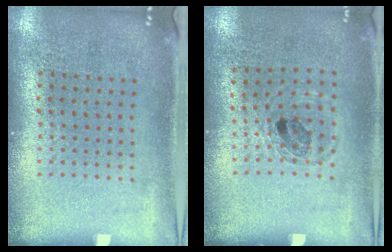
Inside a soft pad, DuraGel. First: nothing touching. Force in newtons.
{"total": 0.9, "press": 0.9, "slide": 0.1}